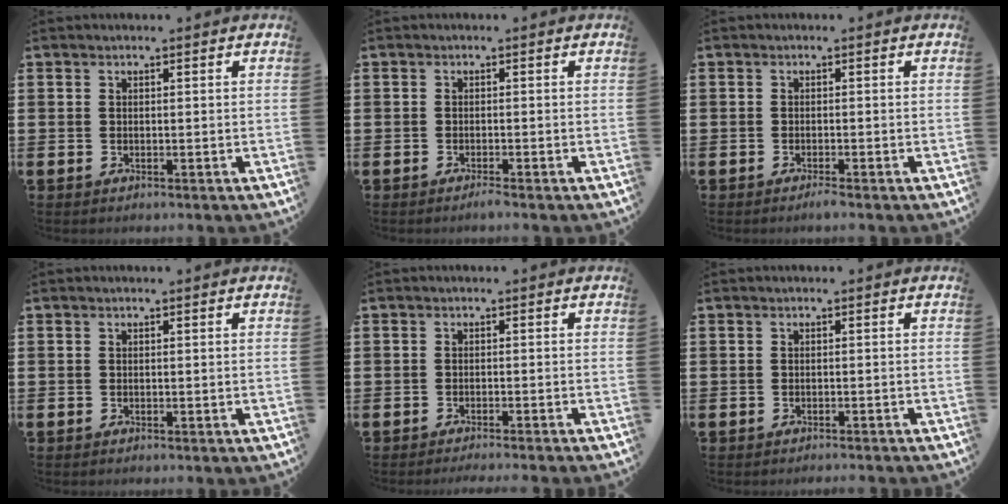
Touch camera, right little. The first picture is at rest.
{"total": 1.0, "force": [-0.8, 0.0, 0.6], "torque": [-0.009, -0.004, -0.015]}
{"total": 1.0, "force": [-0.7, 0.0, 0.7], "torque": [-0.011, -0.003, -0.014]}
{"total": 0.0}
{"total": 1.0, "force": [-0.9, -0.3, 0.1], "torque": [0.000, 0.000, -0.019]}
{"total": 0.6, "force": [-0.6, -0.1, 0.0], "torque": [0.000, -0.001, -0.012]}